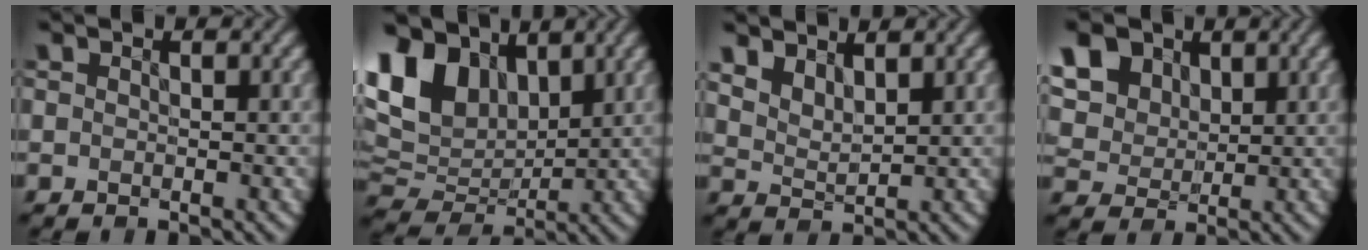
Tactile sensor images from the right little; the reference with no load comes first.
{"total": 9.9, "force": [4.0, 6.5, 6.4], "torque": [-0.157, 0.007, 0.075]}
{"total": 3.6, "force": [2.8, 1.4, 1.8], "torque": [-0.040, 0.006, 0.043]}
{"total": 6.6, "force": [3.0, 4.8, 3.4], "torque": [-0.114, 0.012, 0.054]}